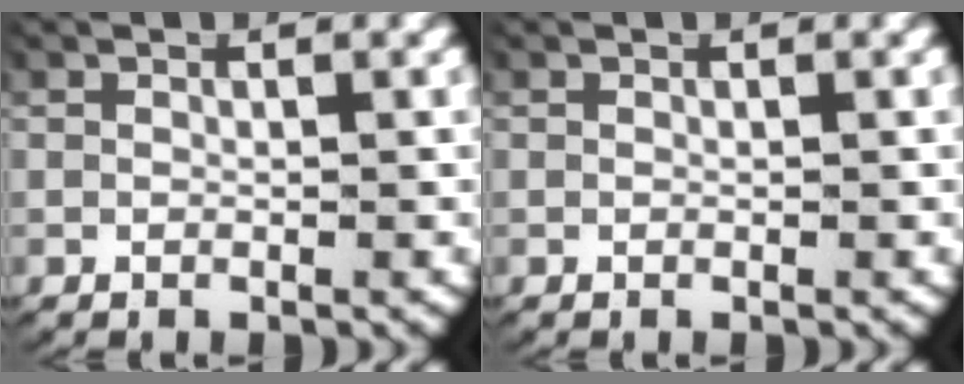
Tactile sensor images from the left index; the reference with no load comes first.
{"total": 0.0}